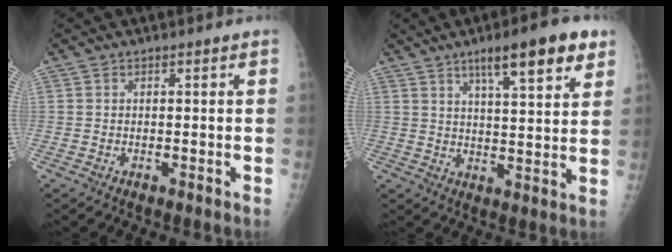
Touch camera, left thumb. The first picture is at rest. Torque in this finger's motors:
{"motor_torque": [1.24, 1.25, 0.58, -0.71, 0.03]}